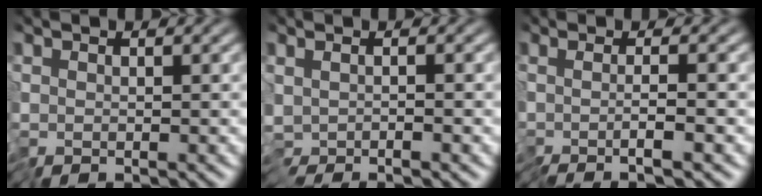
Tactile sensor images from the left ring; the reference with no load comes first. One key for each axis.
{"total": 0.9, "fx": -0.5, "fy": 0.2, "fz": 0.7, "tx": -0.018, "ty": -0.005, "tz": -0.003}
{"total": 2.4, "fx": -0.5, "fy": 0.3, "fz": 2.3, "tx": -0.018, "ty": 0.002, "tz": -0.030}